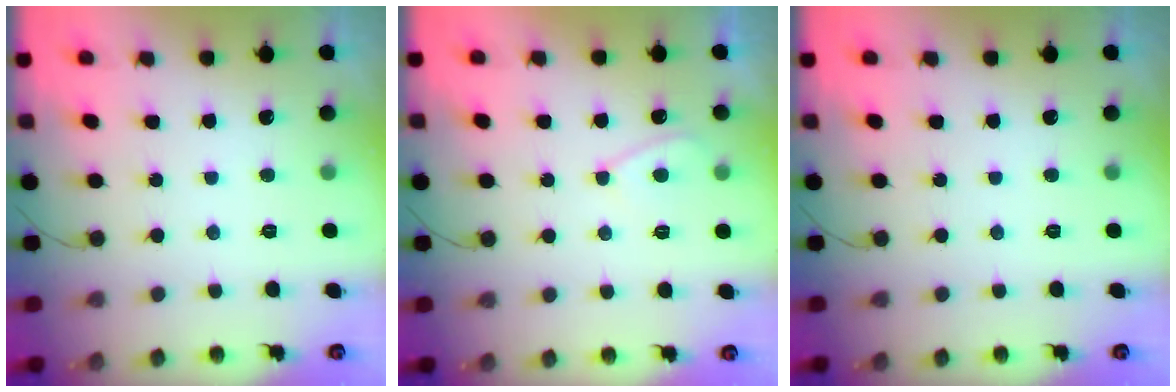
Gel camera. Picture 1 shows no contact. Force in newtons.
{"total": 4.2, "press": 4.1, "slide": 0.6}
{"total": 0.0}